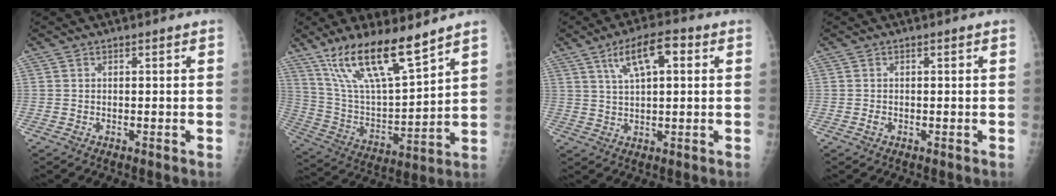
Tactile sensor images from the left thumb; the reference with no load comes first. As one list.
[{"total": 17.8, "force": [12.6, 4.1, 11.9], "torque": [-0.197, -0.060, 0.247]}, {"total": 9.1, "force": [3.5, 3.4, 7.6], "torque": [-0.125, 0.006, 0.061]}, {"total": 0.7, "force": [-0.3, 0.5, 0.4], "torque": [-0.005, 0.002, -0.005]}]